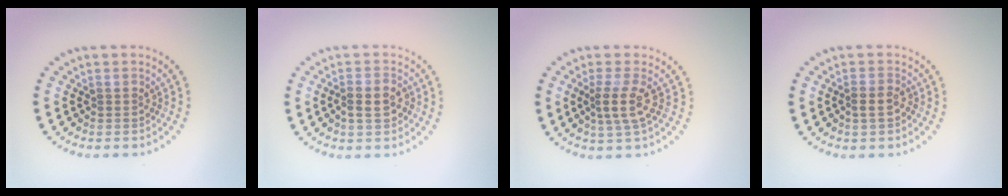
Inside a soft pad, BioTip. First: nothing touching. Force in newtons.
{"total": 1.9, "press": 1.8, "slide": 0.6}
{"total": 2.7, "press": 2.1, "slide": 1.8}
{"total": 1.2, "press": 1.1, "slide": 0.3}